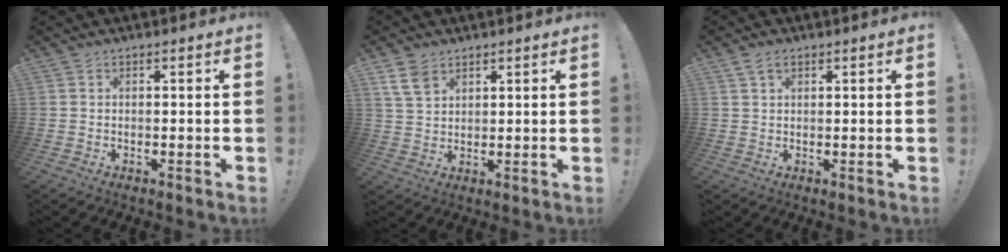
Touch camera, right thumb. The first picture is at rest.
{"total": 6.4, "force": [3.9, 3.8, 3.3], "torque": [-0.058, -0.012, 0.079]}
{"total": 2.8, "force": [1.7, 1.2, 1.9], "torque": [-0.034, -0.004, 0.031]}